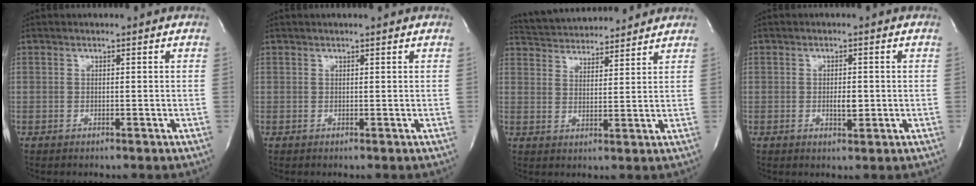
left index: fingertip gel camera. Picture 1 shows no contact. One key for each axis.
{"total": 1.7, "fx": 1.5, "fy": 0.0, "fz": 0.9, "tx": -0.010, "ty": 0.012, "tz": 0.016}
{"total": 9.3, "fx": 9.0, "fy": 1.3, "fz": 2.0, "tx": -0.039, "ty": 0.020, "tz": 0.138}
{"total": 2.2, "fx": -0.8, "fy": 0.8, "fz": 1.9, "tx": -0.035, "ty": -0.006, "tz": -0.010}